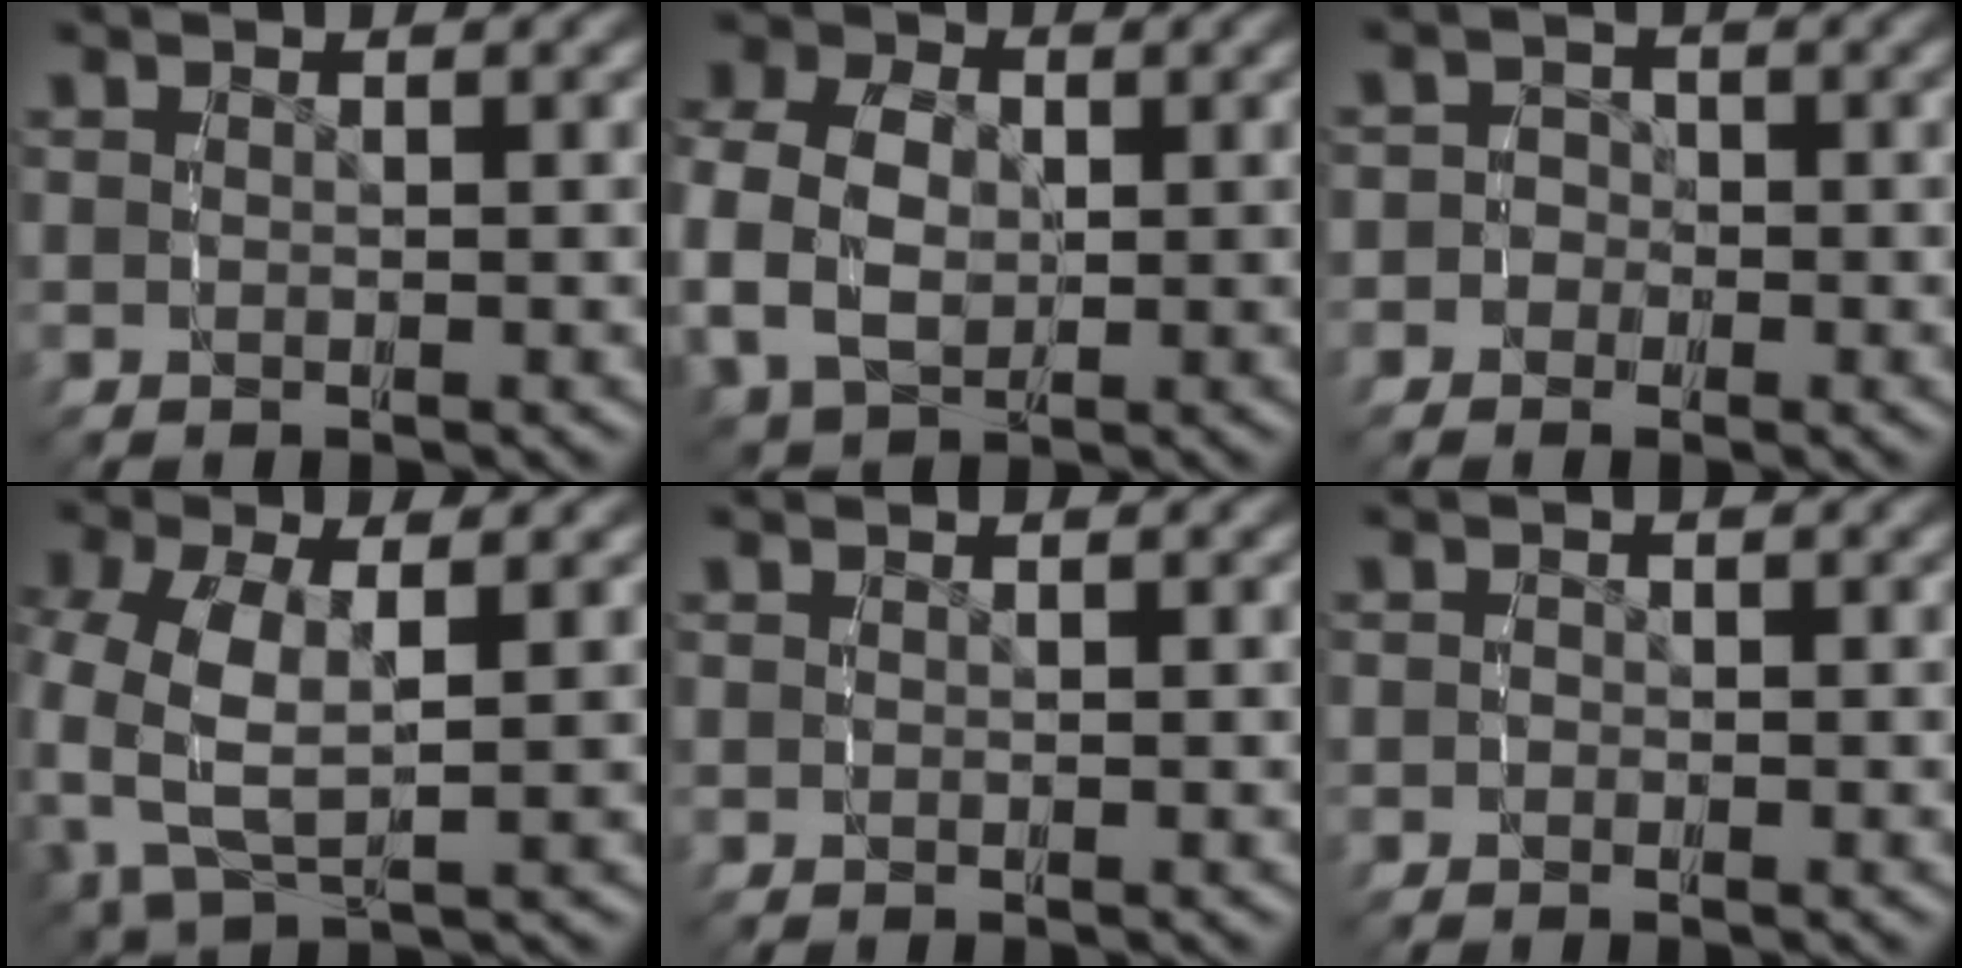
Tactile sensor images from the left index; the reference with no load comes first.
{"total": 7.7, "force": [0.3, 6.5, 4.1], "torque": [-0.098, -0.008, 0.004]}
{"total": 2.8, "force": [-1.1, 2.6, 0.2], "torque": [0.004, 0.001, -0.031]}
{"total": 7.7, "force": [0.3, 5.4, 5.4], "torque": [-0.138, -0.020, 0.011]}
{"total": 0.0}
{"total": 0.6, "force": [-0.4, 0.5, -0.1], "torque": [0.005, -0.001, -0.011]}